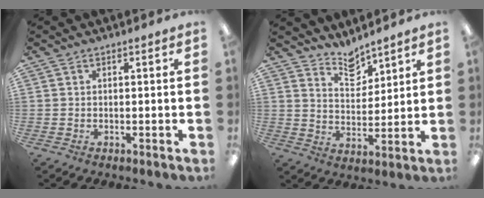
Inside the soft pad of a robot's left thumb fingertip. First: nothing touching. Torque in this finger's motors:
{"motor_torque": [-0.22, -0.23, -0.33, 0.28, 0.02]}